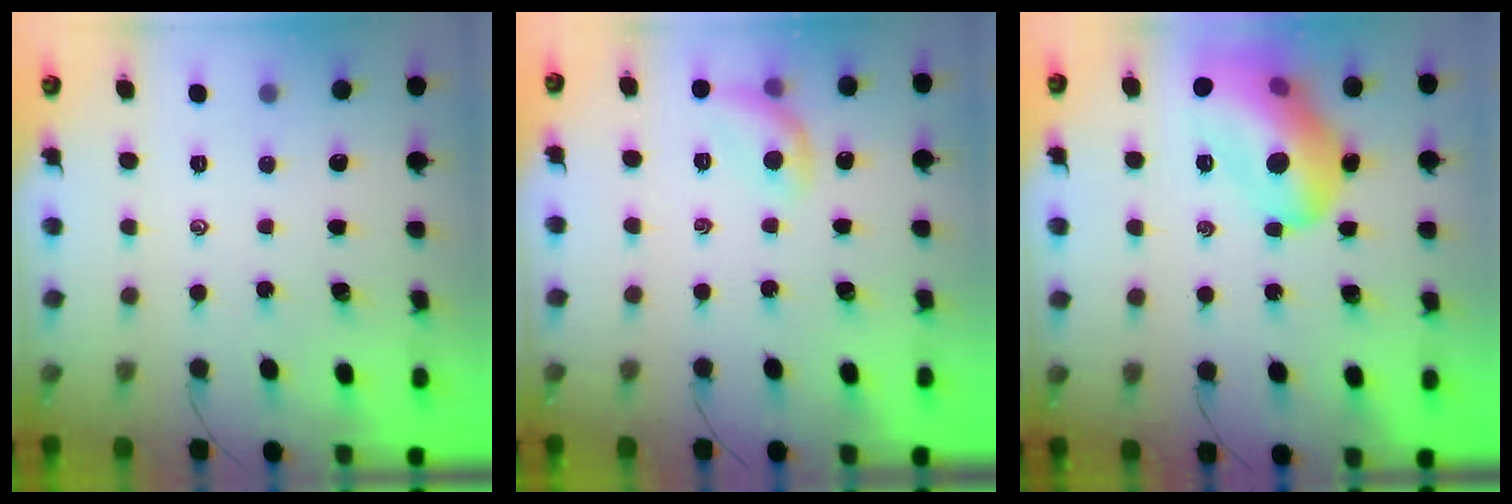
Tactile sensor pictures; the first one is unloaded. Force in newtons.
{"total": 9.1, "press": 9.1, "slide": 0.8}
{"total": 19.7, "press": 19.5, "slide": 3.0}